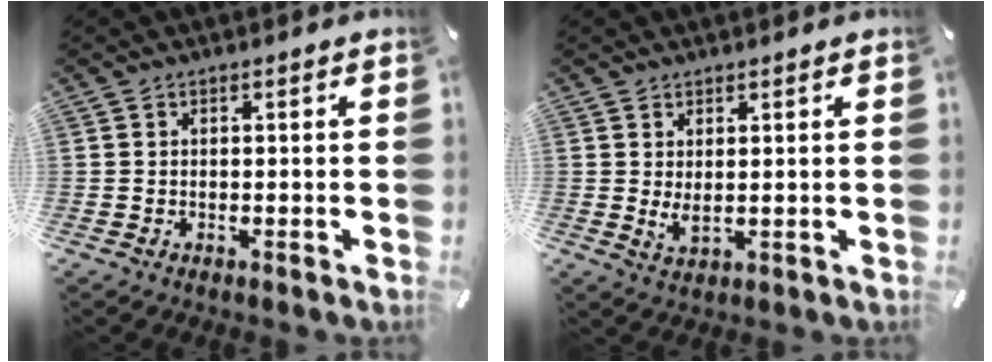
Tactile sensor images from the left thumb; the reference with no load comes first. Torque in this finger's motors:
{"motor_torque": [0.04, 1.14, 0.17, 0.17, 0.17]}